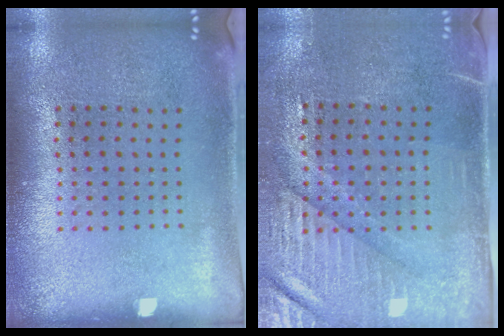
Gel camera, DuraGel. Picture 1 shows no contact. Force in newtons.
{"total": 3.5, "press": 3.2, "slide": 1.6}